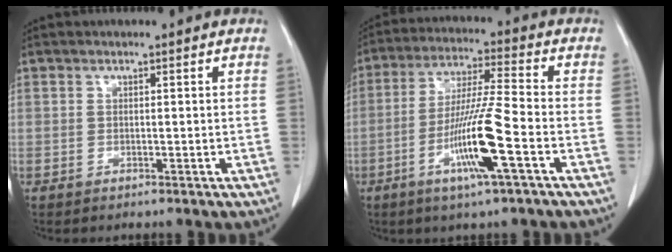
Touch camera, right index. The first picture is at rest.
{"total": 11.1, "force": [-4.0, -0.4, 10.4], "torque": [-0.204, -0.012, -0.077]}